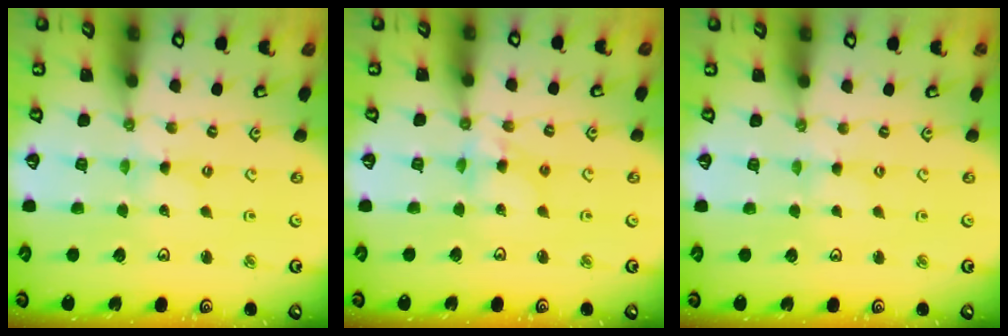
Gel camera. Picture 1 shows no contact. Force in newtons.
{"total": 5.4, "press": 5.4, "slide": 0.4}
{"total": 1.1, "press": 1.1, "slide": 0.2}